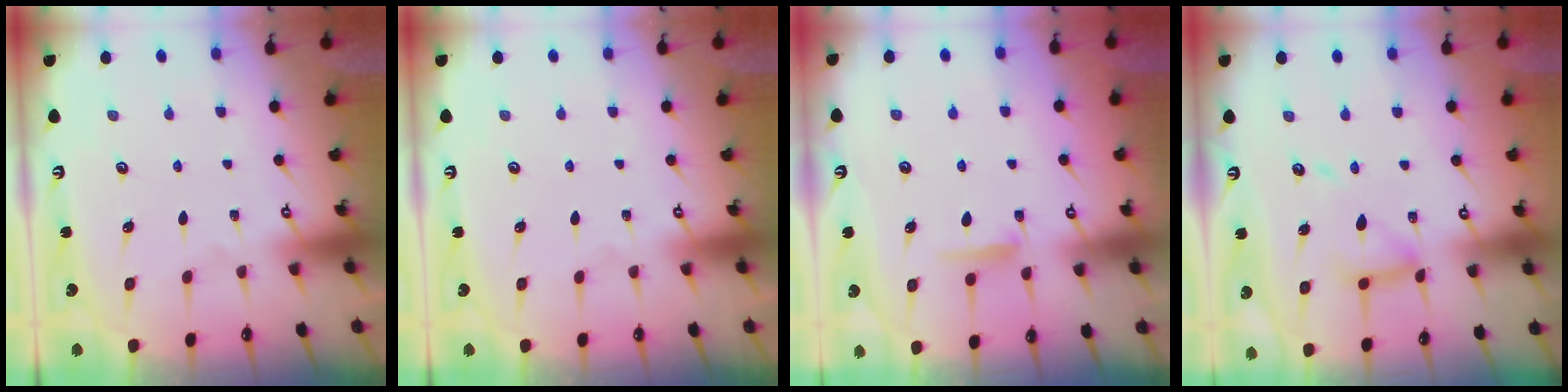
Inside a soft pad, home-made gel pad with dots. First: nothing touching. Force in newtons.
{"total": 0.0}
{"total": 6.5, "press": 6.5, "slide": 0.7}
{"total": 11.4, "press": 11.3, "slide": 1.2}